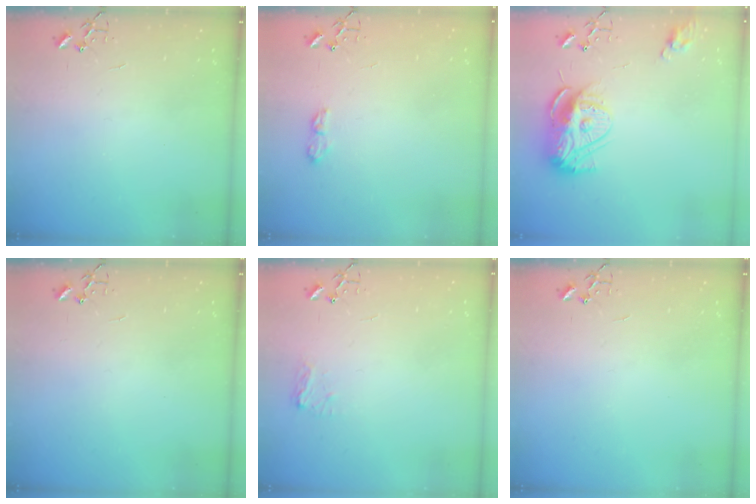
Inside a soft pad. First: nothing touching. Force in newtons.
{"total": 7.0, "press": 7.0, "slide": 0.8}
{"total": 13.5, "press": 13.4, "slide": 1.1}
{"total": 0.0}
{"total": 6.6, "press": 6.6, "slide": 0.2}
{"total": 0.0}